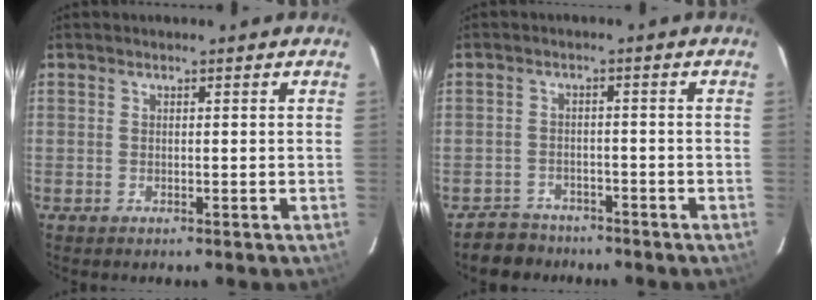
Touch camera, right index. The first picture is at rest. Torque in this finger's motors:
{"motor_torque": [-0.89, -0.02, -0.67, -0.21]}